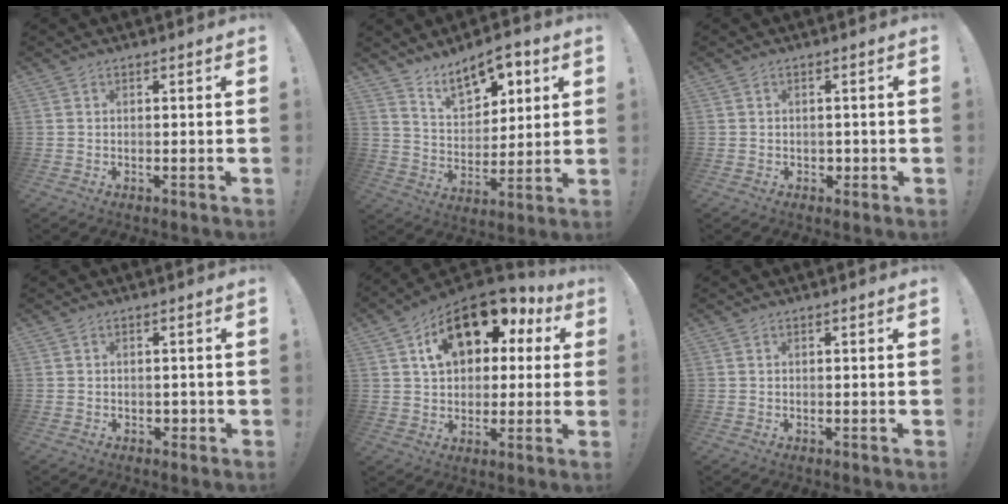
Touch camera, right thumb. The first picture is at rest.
{"total": 11.8, "force": [8.3, 6.1, 5.9], "torque": [-0.086, -0.051, 0.151]}
{"total": 1.8, "force": [0.0, 1.7, 0.5], "torque": [-0.005, 0.000, 0.000]}
{"total": 1.7, "force": [-0.3, 1.5, 0.8], "torque": [-0.010, 0.000, -0.005]}
{"total": 17.1, "force": [8.2, 10.3, 11.0], "torque": [-0.161, -0.041, 0.144]}
{"total": 0.0}